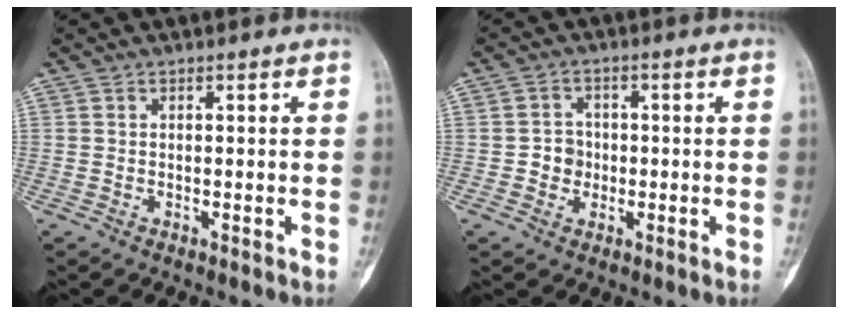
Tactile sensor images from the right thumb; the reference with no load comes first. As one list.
[{"total": 3.7, "force": [-0.6, 3.4, 1.3], "torque": [0.000, 0.009, -0.014]}]